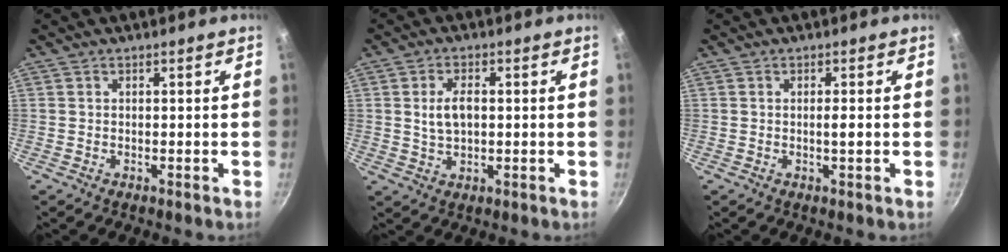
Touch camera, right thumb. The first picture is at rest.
{"total": 5.5, "force": [0.6, 3.2, 4.5], "torque": [-0.073, 0.005, 0.013]}
{"total": 1.6, "force": [-0.1, 0.0, 1.5], "torque": [-0.032, 0.000, -0.002]}